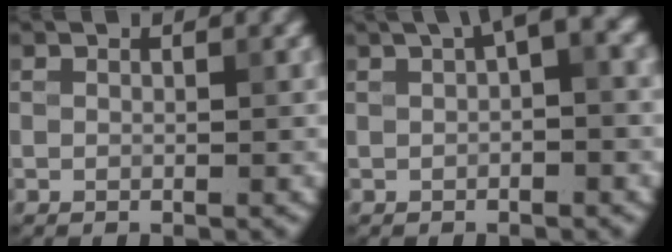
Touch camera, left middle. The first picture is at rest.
{"total": 3.4, "force": [1.2, 0.9, 3.0], "torque": [-0.038, 0.016, 0.013]}